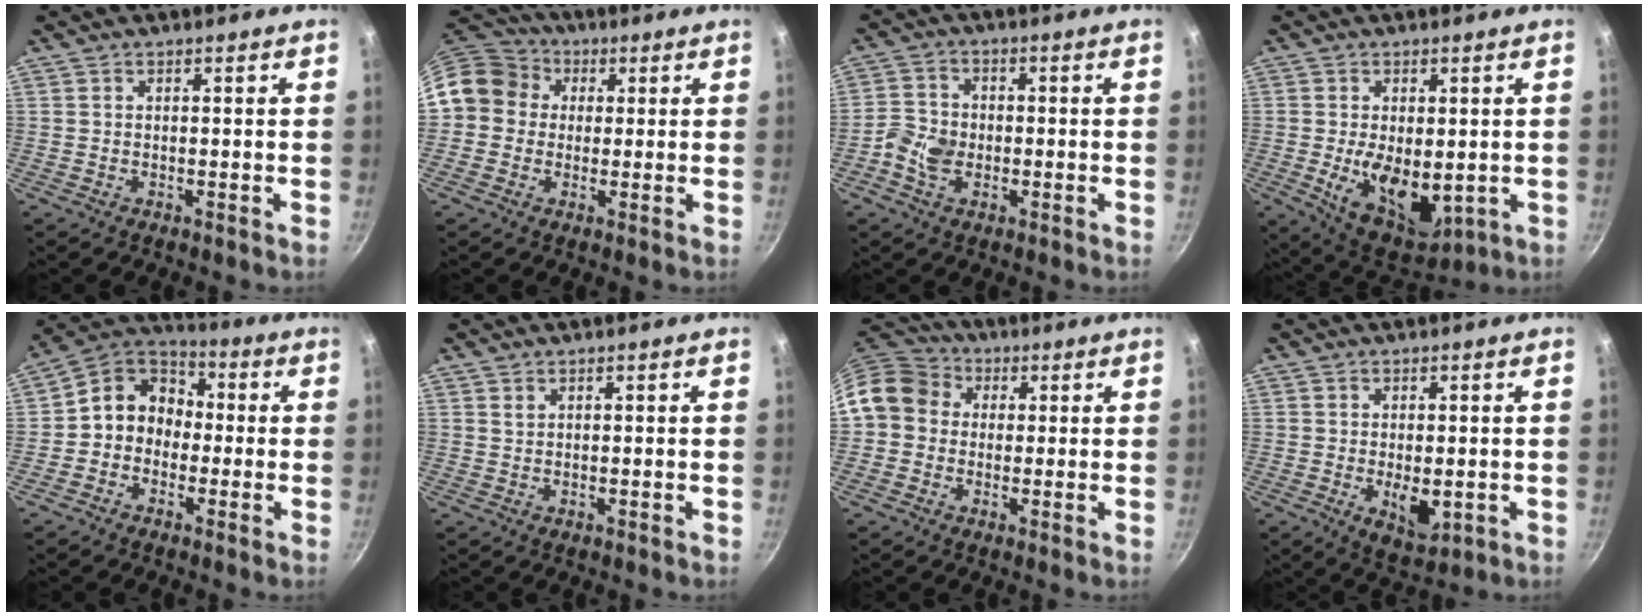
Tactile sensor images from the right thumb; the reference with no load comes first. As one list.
[{"total": 11.0, "force": [1.8, 9.8, 4.6], "torque": [-0.057, 0.027, 0.012]}, {"total": 6.0, "force": [-1.7, 4.5, 3.6], "torque": [-0.069, 0.016, -0.046]}, {"total": 12.2, "force": [-1.1, 7.2, 9.8], "torque": [-0.138, -0.021, 0.003]}, {"total": 9.9, "force": [-1.0, 8.4, 5.1], "torque": [-0.043, 0.041, -0.043]}, {"total": 0.7, "force": [0.6, 0.3, 0.3], "torque": [-0.005, -0.003, 0.012]}, {"total": 10.3, "force": [1.6, 8.9, 4.9], "torque": [-0.059, 0.024, 0.009]}, {"total": 6.2, "force": [-0.9, 3.5, 5.1], "torque": [-0.065, -0.014, -0.004]}]